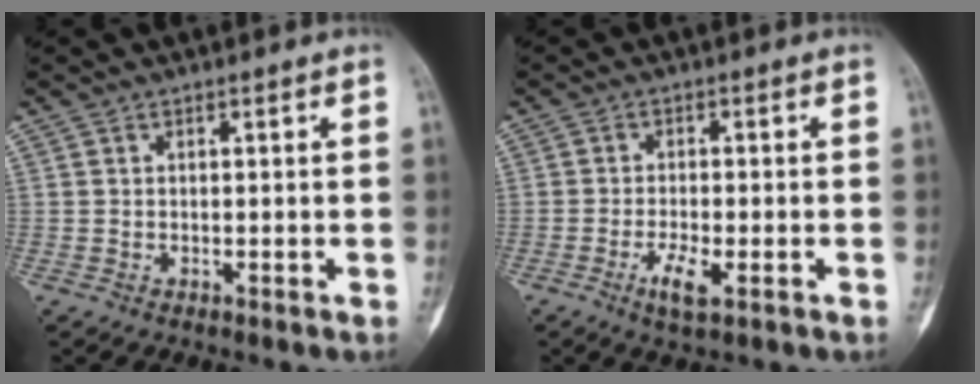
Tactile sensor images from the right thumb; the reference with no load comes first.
{"total": 4.4, "force": [-1.9, 1.3, 3.8], "torque": [-0.075, -0.001, -0.031]}